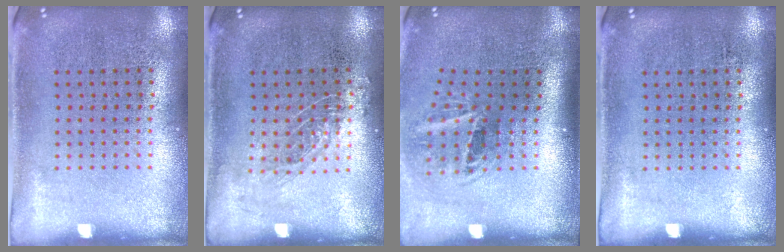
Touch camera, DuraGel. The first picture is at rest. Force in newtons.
{"total": 0.8, "press": 0.8, "slide": 0.2}
{"total": 2.0, "press": 1.2, "slide": 1.6}
{"total": 0.0}